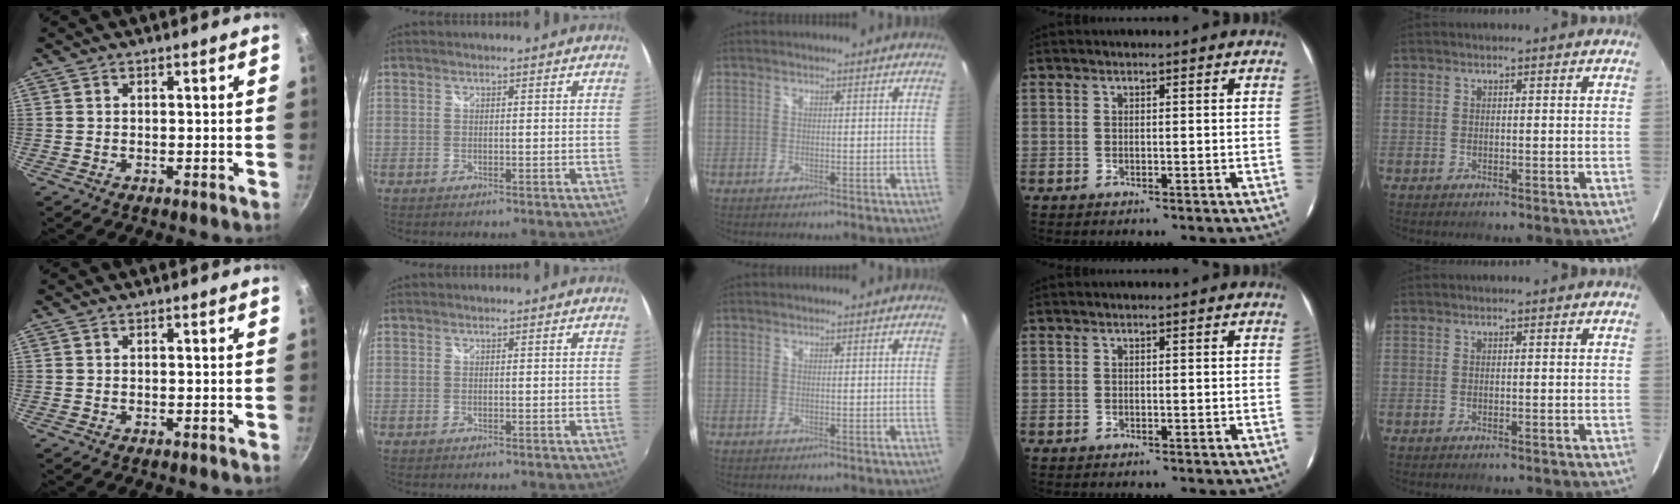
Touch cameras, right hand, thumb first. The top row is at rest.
{}